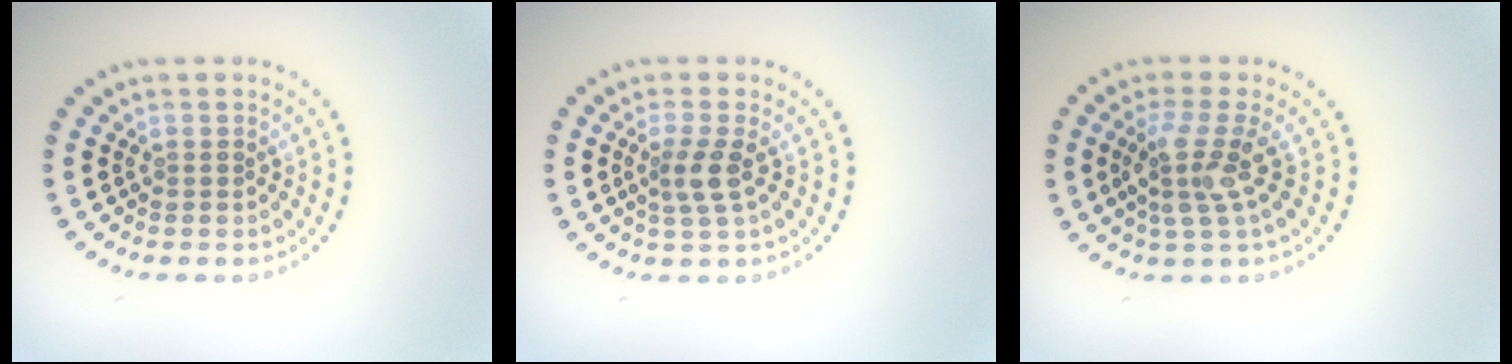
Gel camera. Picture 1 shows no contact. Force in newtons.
{"total": 2.3, "press": 1.7, "slide": 1.5}
{"total": 3.2, "press": 2.5, "slide": 2.1}